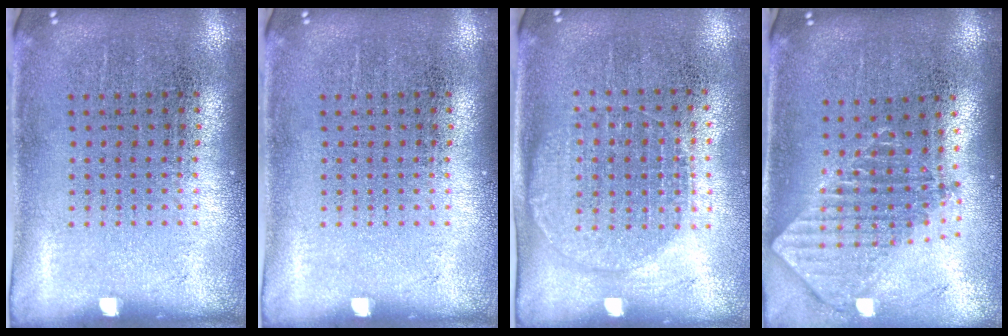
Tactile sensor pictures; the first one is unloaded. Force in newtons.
{"total": 0.0}
{"total": 1.3, "press": 1.2, "slide": 0.5}
{"total": 1.9, "press": 1.5, "slide": 1.2}